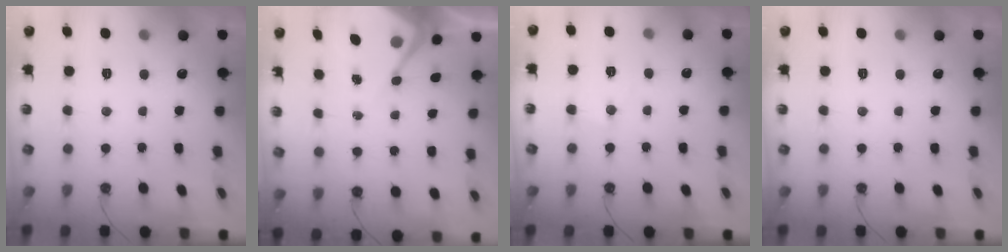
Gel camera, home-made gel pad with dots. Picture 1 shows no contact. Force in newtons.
{"total": 5.5, "press": 5.5, "slide": 0.3}
{"total": 5.5, "press": 5.4, "slide": 0.7}
{"total": 0.0}